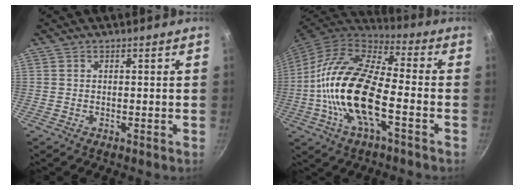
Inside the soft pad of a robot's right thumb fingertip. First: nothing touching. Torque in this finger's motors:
{"motor_torque": [-0.25, 1.94, 1.91, -0.86, 0.34]}